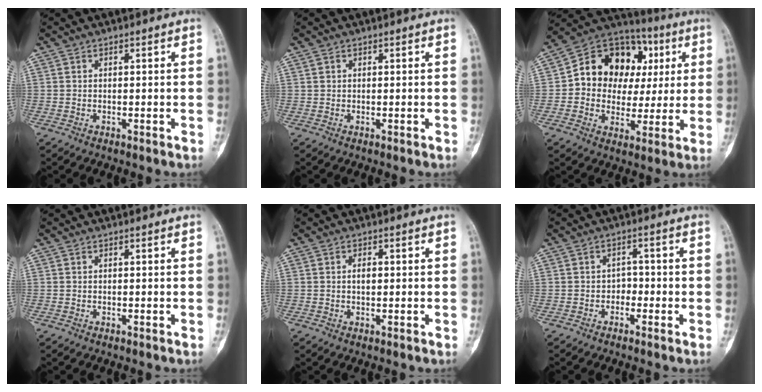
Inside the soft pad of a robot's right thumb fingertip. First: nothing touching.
{"total": 0.6, "force": [0.2, 0.5, 0.1], "torque": [0.003, 0.003, 0.005]}
{"total": 18.0, "force": [3.1, 14.4, 10.3], "torque": [-0.100, 0.034, 0.053]}
{"total": 0.0}
{"total": 1.4, "force": [0.1, 0.8, 1.1], "torque": [-0.016, 0.002, 0.003]}
{"total": 2.2, "force": [-1.1, 1.7, 0.8], "torque": [0.011, 0.017, -0.023]}